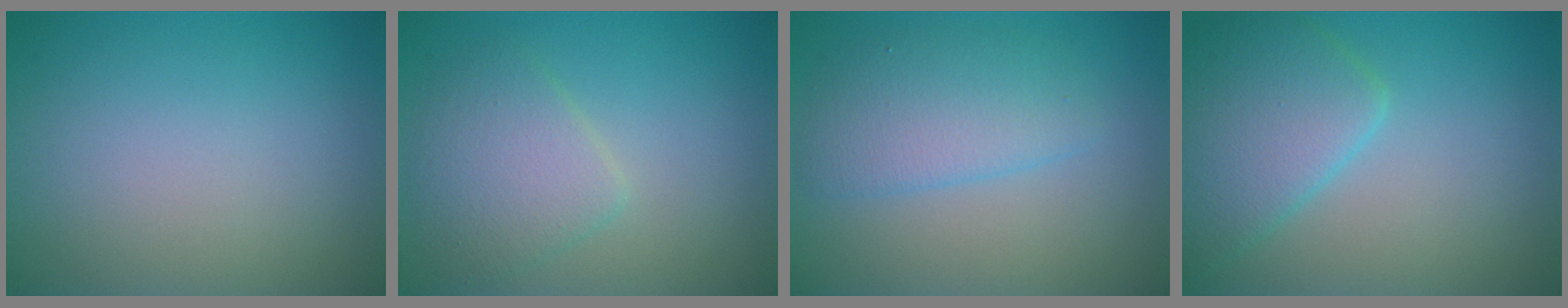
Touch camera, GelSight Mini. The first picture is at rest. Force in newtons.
{"total": 3.6, "press": 3.6, "slide": 0.2}
{"total": 3.7, "press": 3.7, "slide": 0.2}
{"total": 5.1, "press": 5.0, "slide": 0.3}